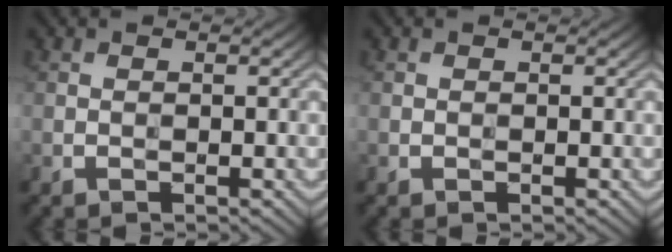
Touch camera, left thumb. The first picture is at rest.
{"total": 0.0}